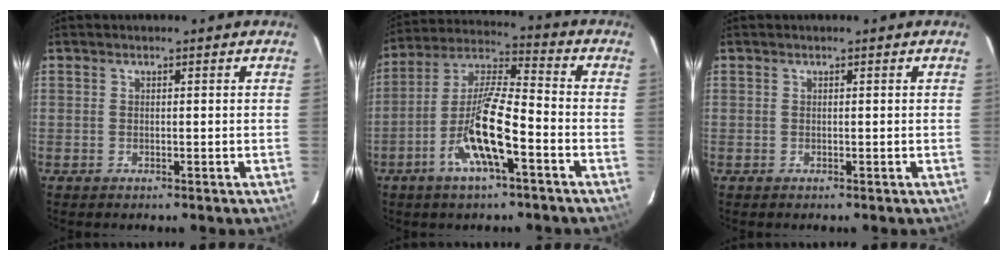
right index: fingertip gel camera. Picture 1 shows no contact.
{"total": 13.1, "force": [-5.7, 2.5, 11.5], "torque": [-0.235, -0.003, -0.112]}
{"total": 0.0}